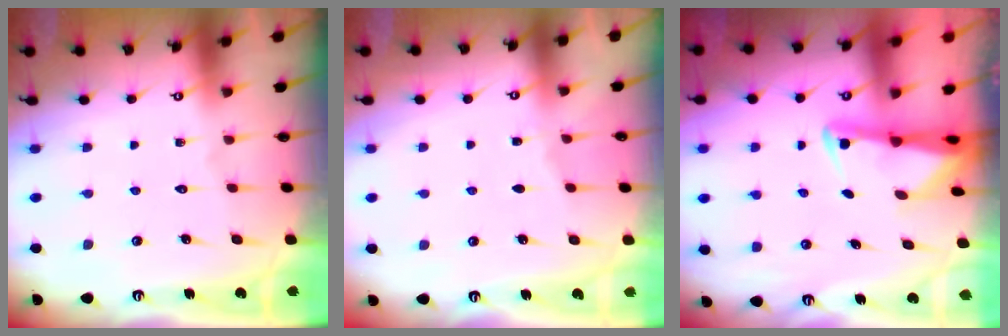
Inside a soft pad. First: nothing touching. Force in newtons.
{"total": 2.3, "press": 2.3, "slide": 0.3}
{"total": 2.3, "press": 2.2, "slide": 0.4}